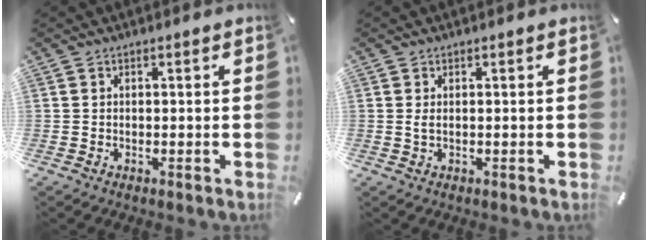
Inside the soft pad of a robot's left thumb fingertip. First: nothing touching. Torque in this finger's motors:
{"motor_torque": [0.17, 0.02, 0.20, 0.07, 0.03]}